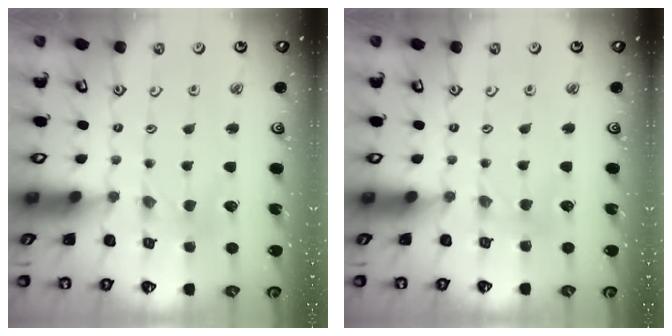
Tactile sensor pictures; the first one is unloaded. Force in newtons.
{"total": 2.3, "press": 2.2, "slide": 0.5}